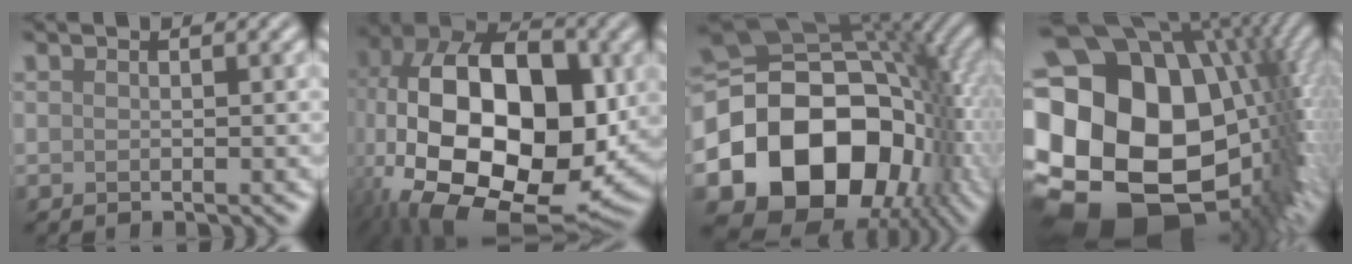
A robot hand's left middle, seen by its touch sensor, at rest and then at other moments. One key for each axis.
{"total": 20.1, "fx": -2.7, "fy": 12.1, "fz": 15.9, "tx": -0.302, "ty": 0.002, "tz": -0.040}
{"total": 18.6, "fx": -4.4, "fy": 13.9, "fz": 11.6, "tx": -0.196, "ty": -0.026, "tz": -0.062}
{"total": 24.0, "fx": -0.9, "fy": 18.0, "fz": 15.8, "tx": -0.297, "ty": -0.012, "tz": -0.035}